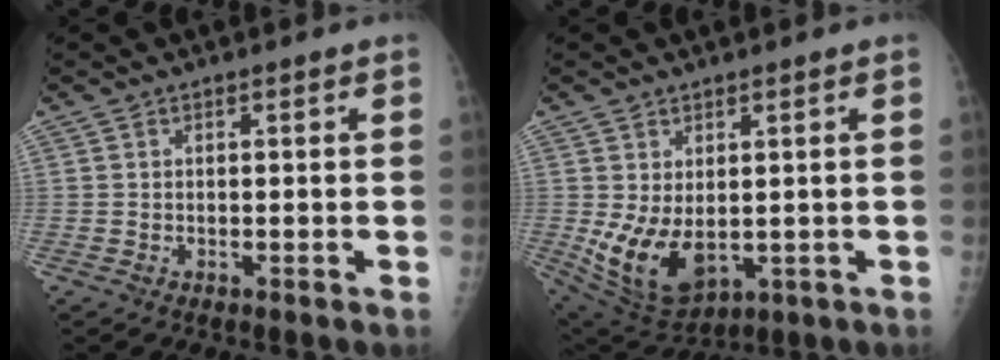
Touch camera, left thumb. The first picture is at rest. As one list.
[{"total": 10.7, "force": [-0.7, 6.6, 8.4], "torque": [-0.144, -0.015, 0.016]}]